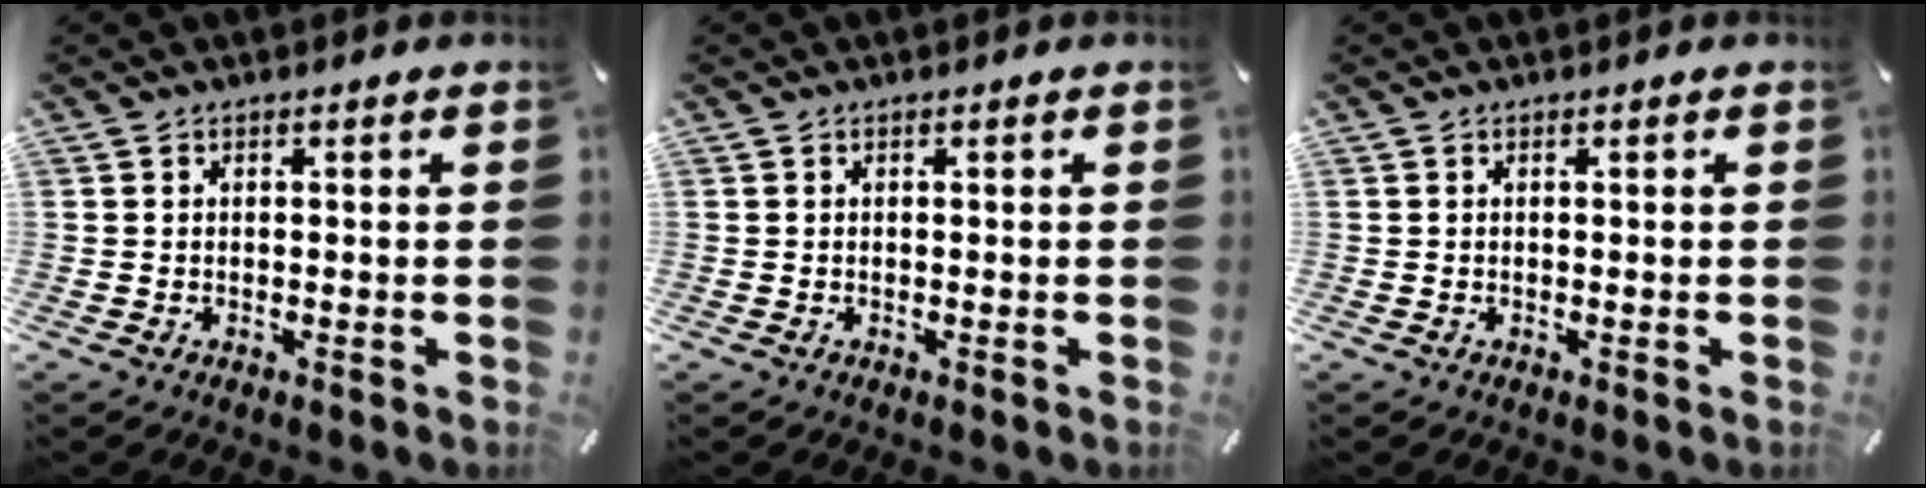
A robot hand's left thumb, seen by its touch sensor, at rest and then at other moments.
{"total": 0.0}
{"total": 0.0}